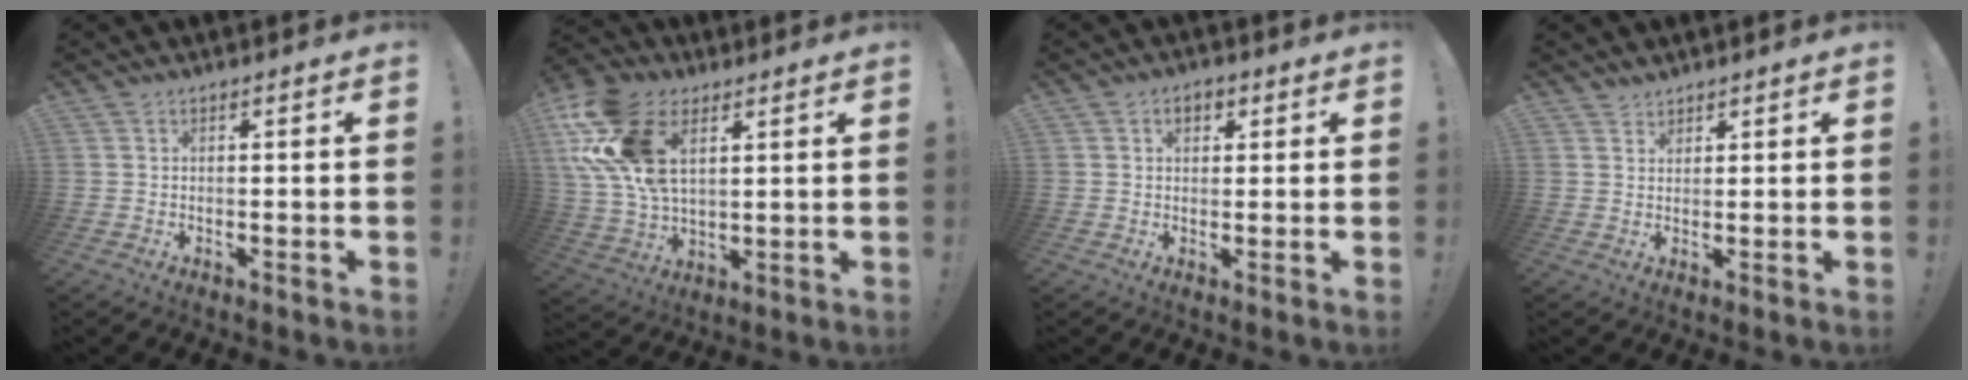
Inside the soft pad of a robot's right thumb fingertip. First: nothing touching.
{"total": 19.9, "force": [7.9, 12.4, 13.4], "torque": [-0.288, -0.026, 0.145]}
{"total": 3.6, "force": [1.4, 2.6, 2.1], "torque": [-0.025, 0.002, 0.023]}
{"total": 2.4, "force": [2.1, 1.2, -0.1], "torque": [0.004, -0.015, 0.039]}